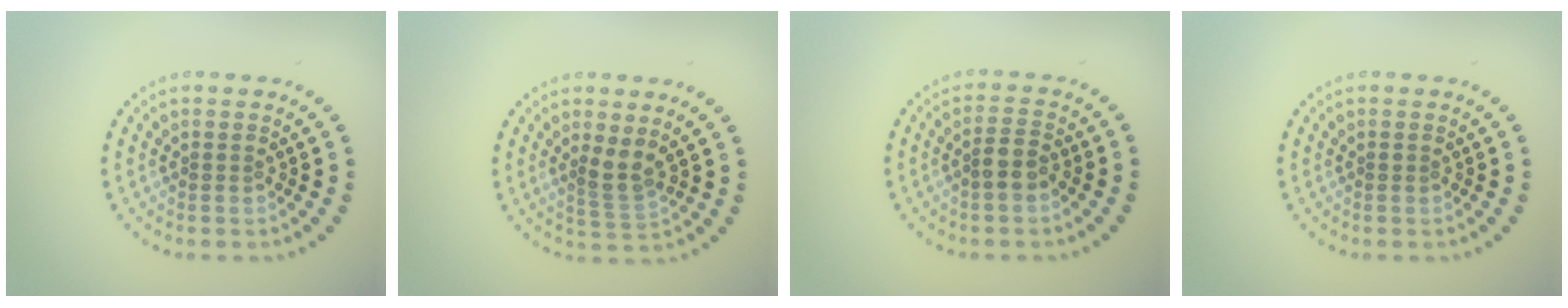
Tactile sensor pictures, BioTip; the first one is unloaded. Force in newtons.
{"total": 2.2, "press": 1.7, "slide": 1.3}
{"total": 2.1, "press": 1.9, "slide": 0.9}
{"total": 0.0}